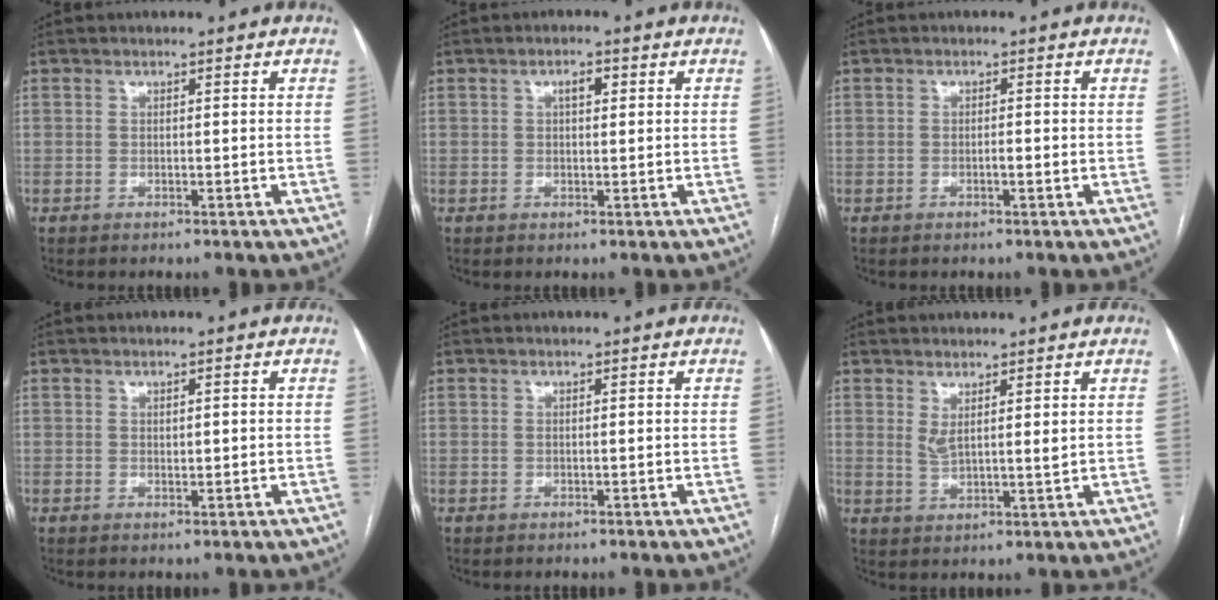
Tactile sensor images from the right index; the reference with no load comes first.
{"total": 1.9, "force": [0.7, 0.8, 1.6], "torque": [-0.027, 0.006, 0.010]}
{"total": 1.2, "force": [-0.4, 0.1, 1.1], "torque": [-0.019, 0.001, -0.007]}
{"total": 0.9, "force": [0.2, 0.4, 0.8], "torque": [-0.012, -0.002, 0.005]}
{"total": 0.0}
{"total": 3.3, "force": [1.6, 0.5, 2.9], "torque": [-0.056, -0.009, 0.035]}